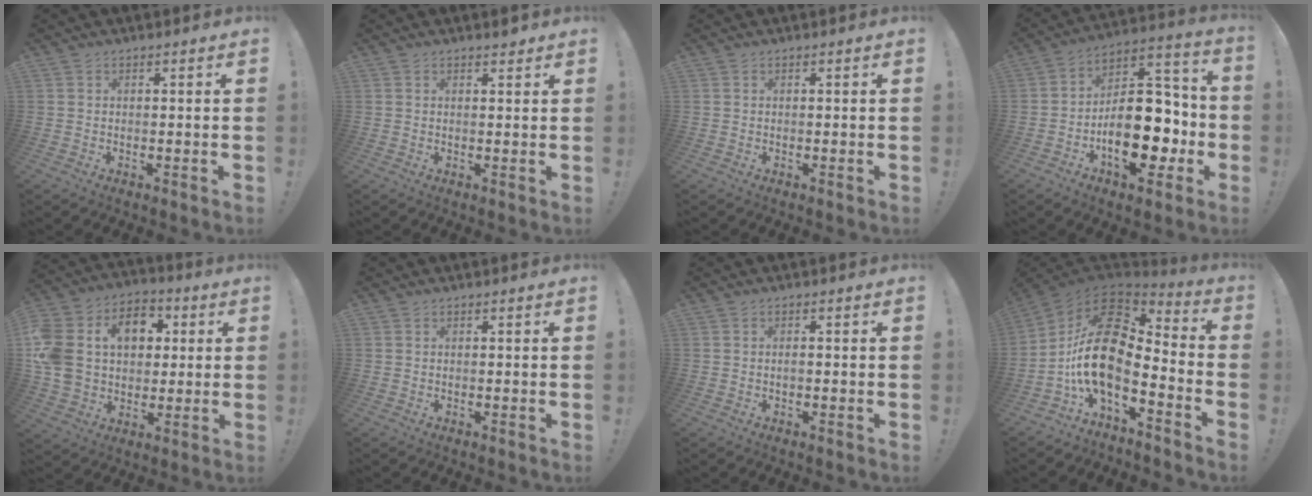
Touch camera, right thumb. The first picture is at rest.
{"total": 1.3, "force": [1.2, 0.2, 0.5], "torque": [0.008, -0.010, 0.019]}
{"total": 0.0}
{"total": 22.3, "force": [-6.8, 12.6, 17.2], "torque": [-0.251, 0.045, -0.095]}
{"total": 19.0, "force": [4.3, 14.6, 11.3], "torque": [-0.203, 0.000, 0.083]}
{"total": 0.0}
{"total": 0.8, "force": [-0.6, 0.1, 0.6], "torque": [-0.018, 0.002, -0.009]}
{"total": 18.8, "force": [-0.8, 9.4, 16.3], "torque": [-0.317, 0.001, -0.014]}